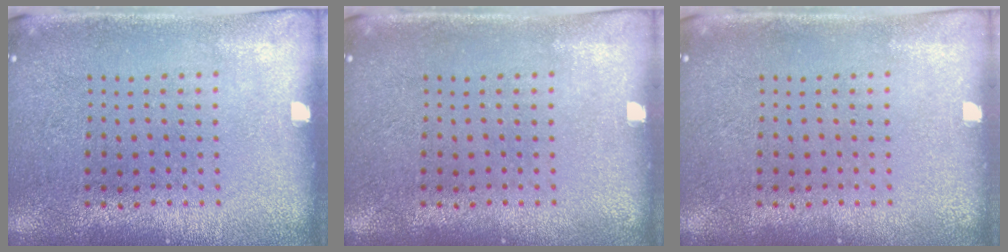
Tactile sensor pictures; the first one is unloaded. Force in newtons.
{"total": 0.0}
{"total": 0.0}